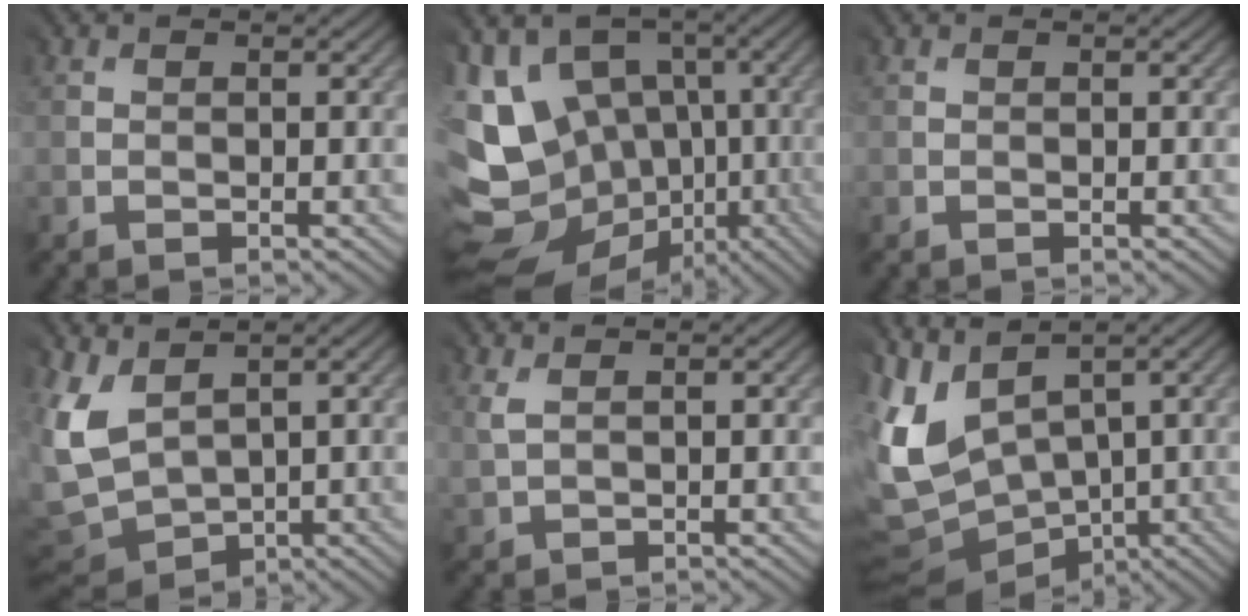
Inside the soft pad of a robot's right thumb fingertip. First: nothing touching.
{"total": 13.2, "force": [-1.2, 10.8, 7.4], "torque": [-0.183, -0.020, 0.016]}
{"total": 0.0}
{"total": 6.8, "force": [2.0, 4.8, 4.3], "torque": [-0.163, -0.001, 0.028]}
{"total": 1.6, "force": [1.4, 0.6, 0.6], "torque": [-0.025, 0.004, 0.031]}
{"total": 9.8, "force": [2.3, 7.2, 6.3], "torque": [-0.196, -0.011, 0.046]}